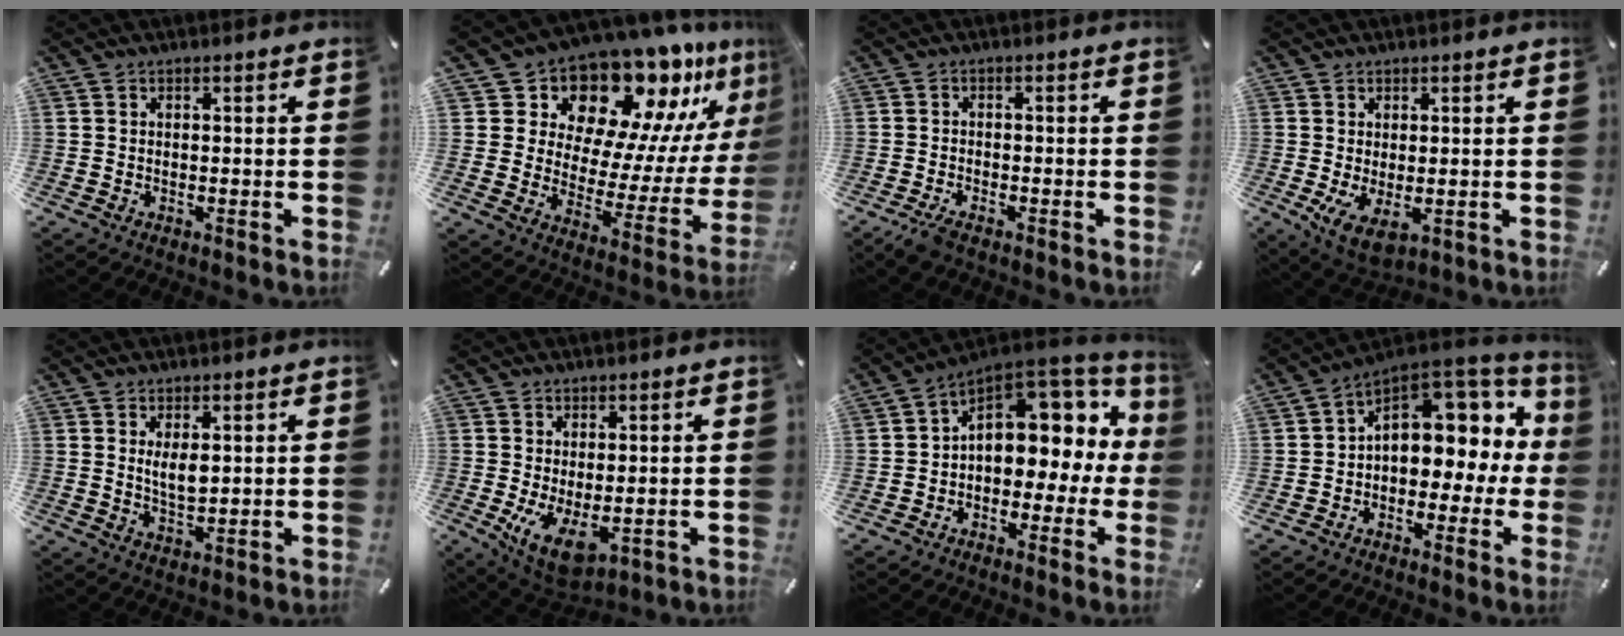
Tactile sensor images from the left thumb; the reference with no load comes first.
{"total": 15.1, "force": [13.9, 5.3, 2.4], "torque": [-0.031, -0.152, 0.227]}
{"total": 2.5, "force": [-1.9, 0.7, 1.5], "torque": [-0.030, 0.006, -0.037]}
{"total": 6.0, "force": [0.3, 3.6, 4.8], "torque": [-0.094, -0.014, 0.008]}
{"total": 4.3, "force": [1.6, 1.9, 3.4], "torque": [-0.064, -0.008, 0.023]}
{"total": 8.3, "force": [-0.5, 4.6, 6.9], "torque": [-0.136, -0.020, -0.001]}
{"total": 11.6, "force": [4.2, 8.3, 6.9], "torque": [-0.091, -0.036, 0.075]}
{"total": 10.8, "force": [3.9, 8.0, 6.1], "torque": [-0.078, -0.037, 0.071]}